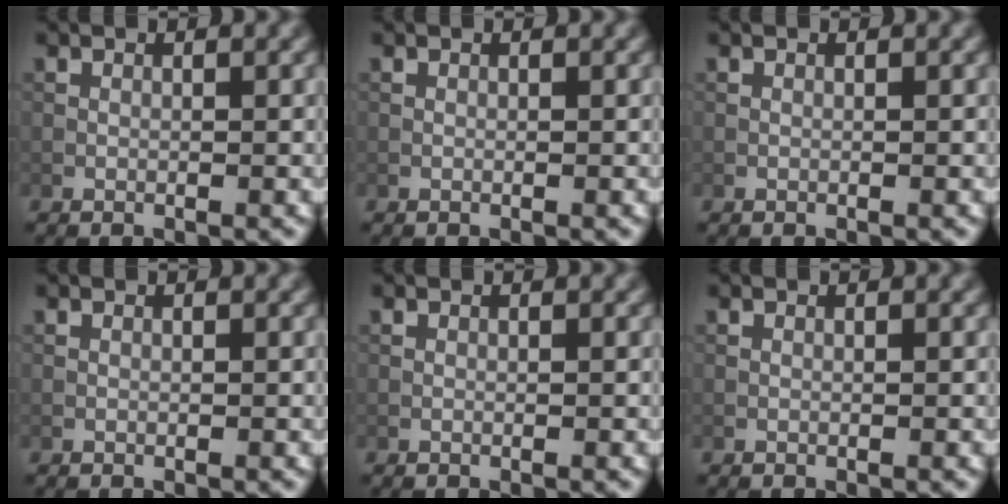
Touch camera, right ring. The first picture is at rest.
{"total": 0.0}
{"total": 0.0}
{"total": 0.0}
{"total": 0.0}
{"total": 0.0}